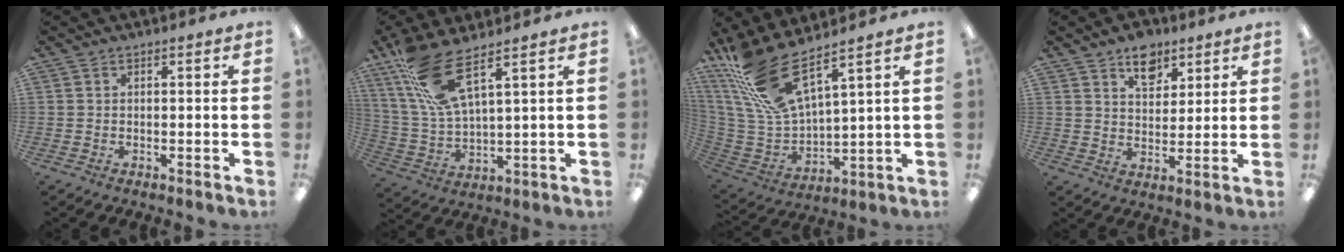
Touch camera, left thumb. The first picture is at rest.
{"total": 13.4, "force": [8.8, 3.7, 9.4], "torque": [-0.208, -0.029, 0.160]}
{"total": 18.0, "force": [12.7, 5.5, 11.5], "torque": [-0.272, -0.076, 0.228]}
{"total": 8.4, "force": [5.7, 5.0, 3.6], "torque": [-0.033, -0.029, 0.097]}